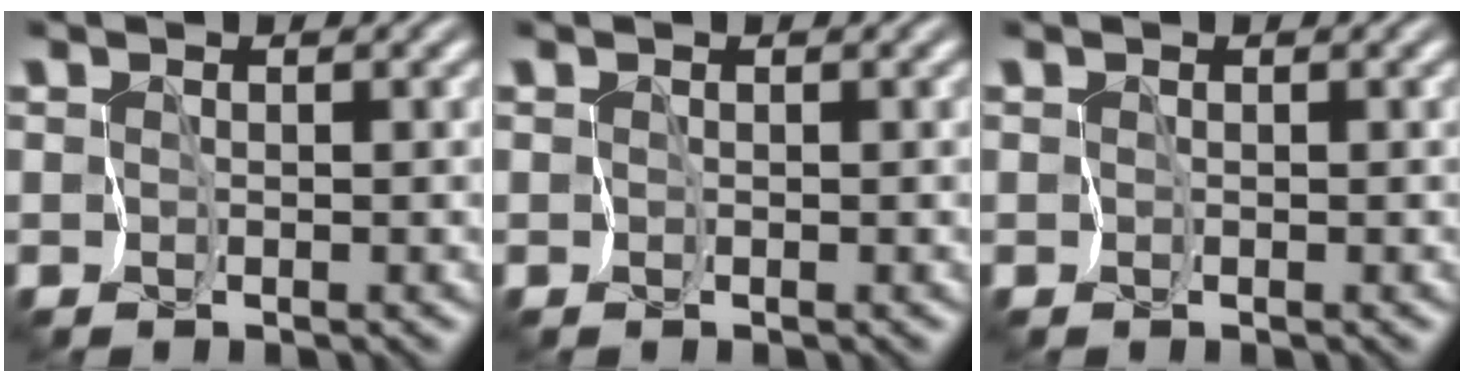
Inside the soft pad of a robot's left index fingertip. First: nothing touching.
{"total": 0.0}
{"total": 0.0}